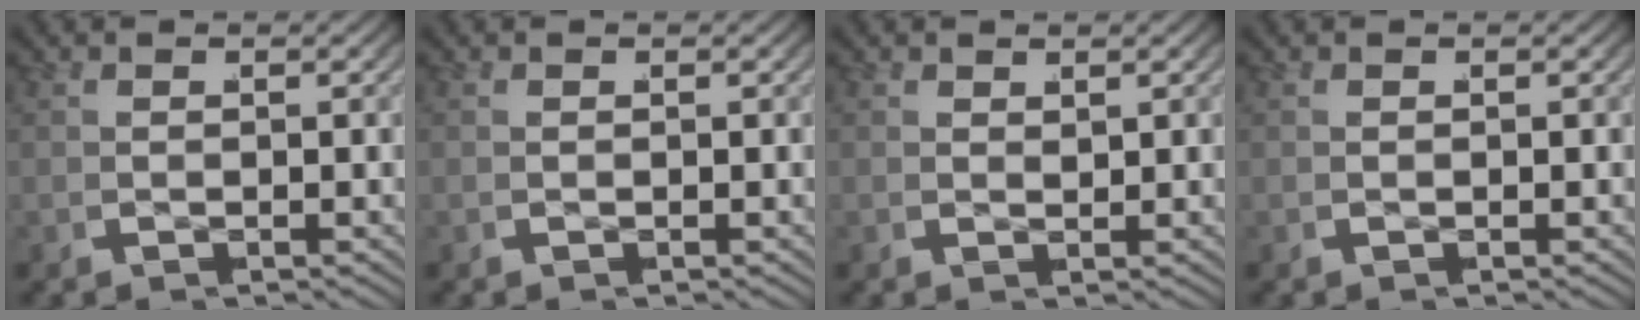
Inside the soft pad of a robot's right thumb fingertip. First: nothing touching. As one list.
[{"total": 0.0}, {"total": 0.8, "force": [0.7, -0.3, -0.2], "torque": [0.010, 0.002, 0.015]}, {"total": 0.0}]